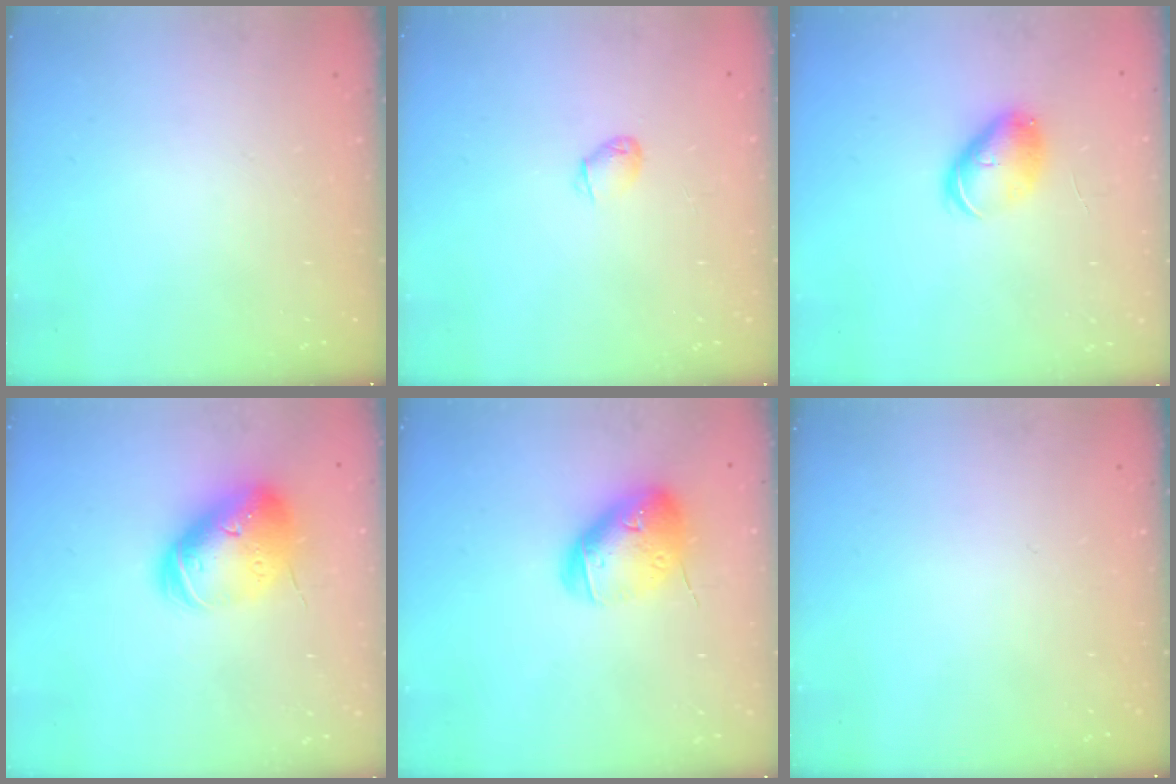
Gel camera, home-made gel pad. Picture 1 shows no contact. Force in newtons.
{"total": 2.3, "press": 2.3, "slide": 0.5}
{"total": 8.3, "press": 8.2, "slide": 0.9}
{"total": 18.2, "press": 18.0, "slide": 2.6}
{"total": 15.8, "press": 15.7, "slide": 2.4}
{"total": 0.0}